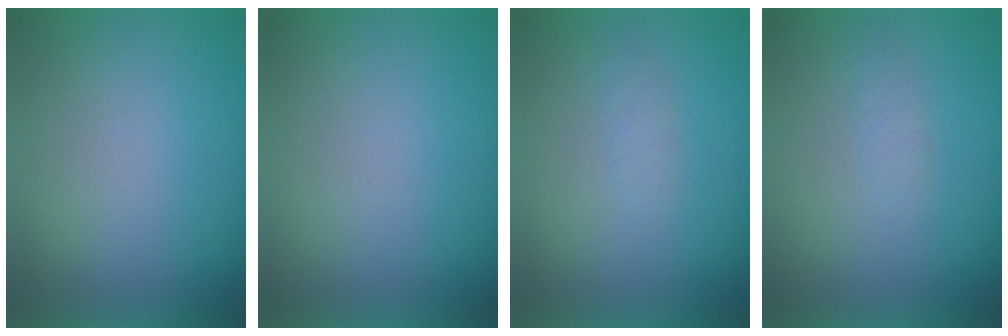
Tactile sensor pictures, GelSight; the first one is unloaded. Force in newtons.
{"total": 0.0}
{"total": 1.4}
{"total": 1.4}